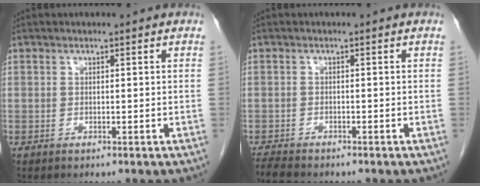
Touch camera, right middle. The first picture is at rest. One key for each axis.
{"total": 3.1, "fx": -2.8, "fy": 0.5, "fz": 1.0, "tx": -0.022, "ty": -0.011, "tz": -0.049}